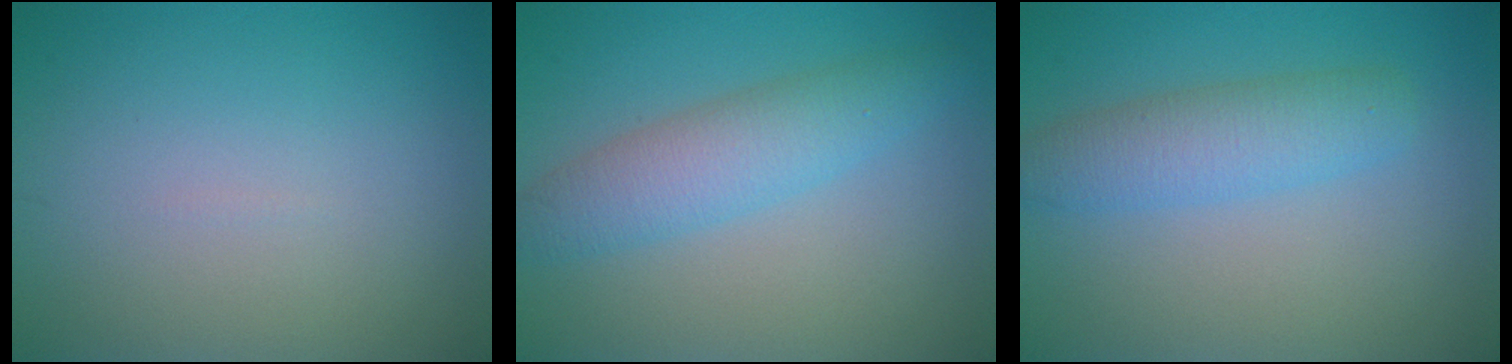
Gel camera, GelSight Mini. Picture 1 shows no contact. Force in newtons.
{"total": 4.2, "press": 4.2, "slide": 0.2}
{"total": 3.8, "press": 3.8, "slide": 0.2}